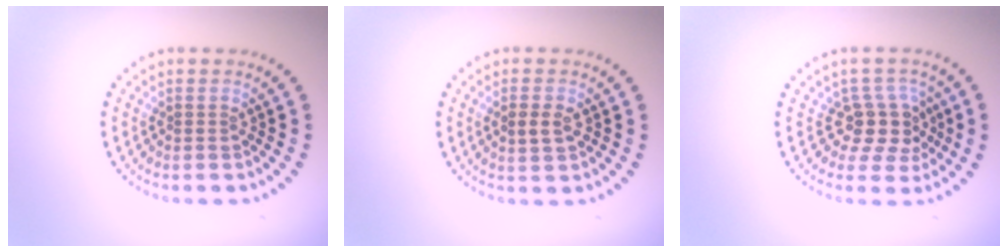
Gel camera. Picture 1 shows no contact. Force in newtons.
{"total": 1.8, "press": 1.8, "slide": 0.1}
{"total": 3.4, "press": 2.7, "slide": 2.1}